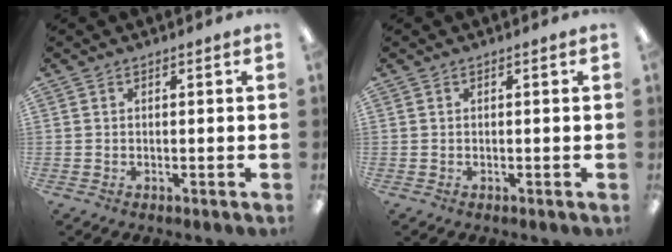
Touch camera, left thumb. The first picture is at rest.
{"total": 0.0}